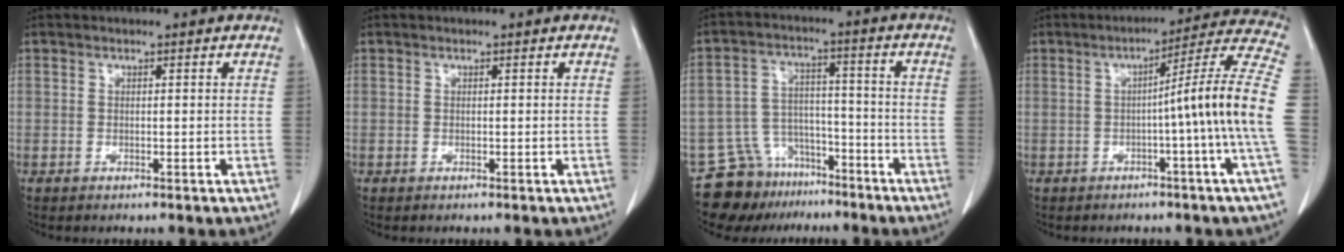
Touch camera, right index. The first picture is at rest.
{"total": 0.0}
{"total": 10.0, "force": [-8.0, 5.8, 1.1], "torque": [-0.018, 0.040, -0.130]}
{"total": 13.4, "force": [-1.9, -2.9, 12.9], "torque": [-0.161, 0.011, -0.034]}